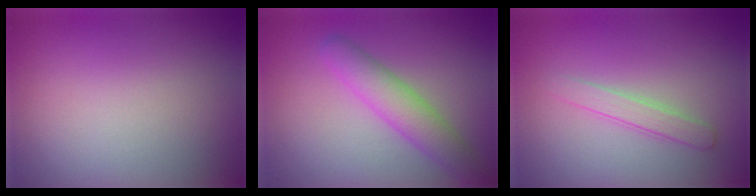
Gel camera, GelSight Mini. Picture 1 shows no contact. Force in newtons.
{"total": 3.9, "press": 3.9, "slide": 0.2}
{"total": 1.7, "press": 1.7, "slide": 0.1}